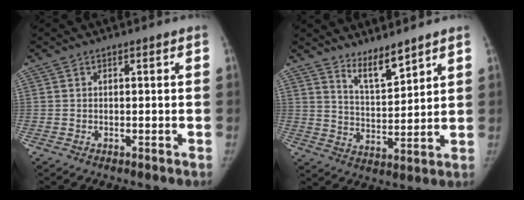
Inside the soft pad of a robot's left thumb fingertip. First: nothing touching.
{"total": 6.9, "force": [5.7, 1.6, 3.6], "torque": [-0.050, -0.057, 0.108]}